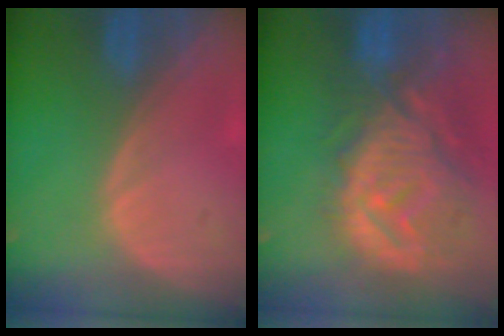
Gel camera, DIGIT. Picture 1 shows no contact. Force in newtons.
{"total": 12.6, "press": 11.2, "slide": 5.9}